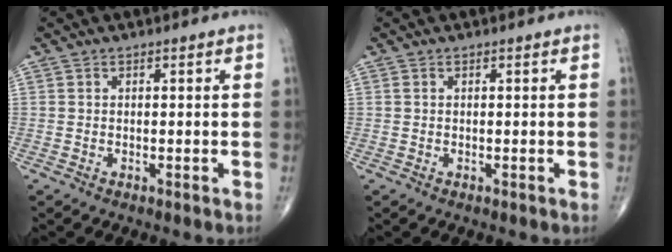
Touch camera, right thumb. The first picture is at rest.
{"total": 0.0}